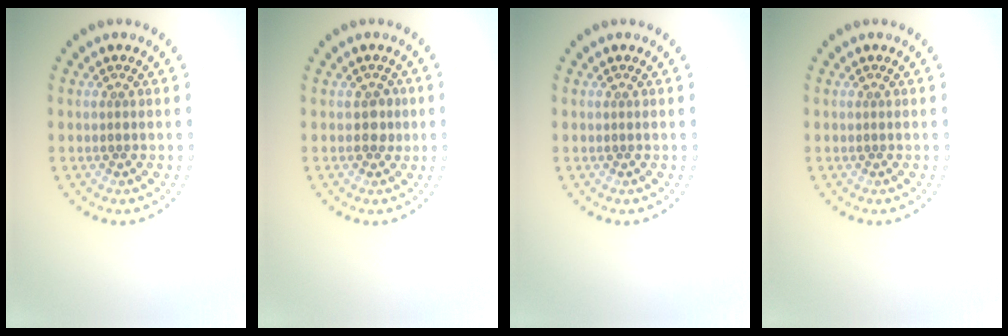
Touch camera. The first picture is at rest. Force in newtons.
{"total": 1.2, "press": 1.1, "slide": 0.5}
{"total": 0.0}
{"total": 0.0}